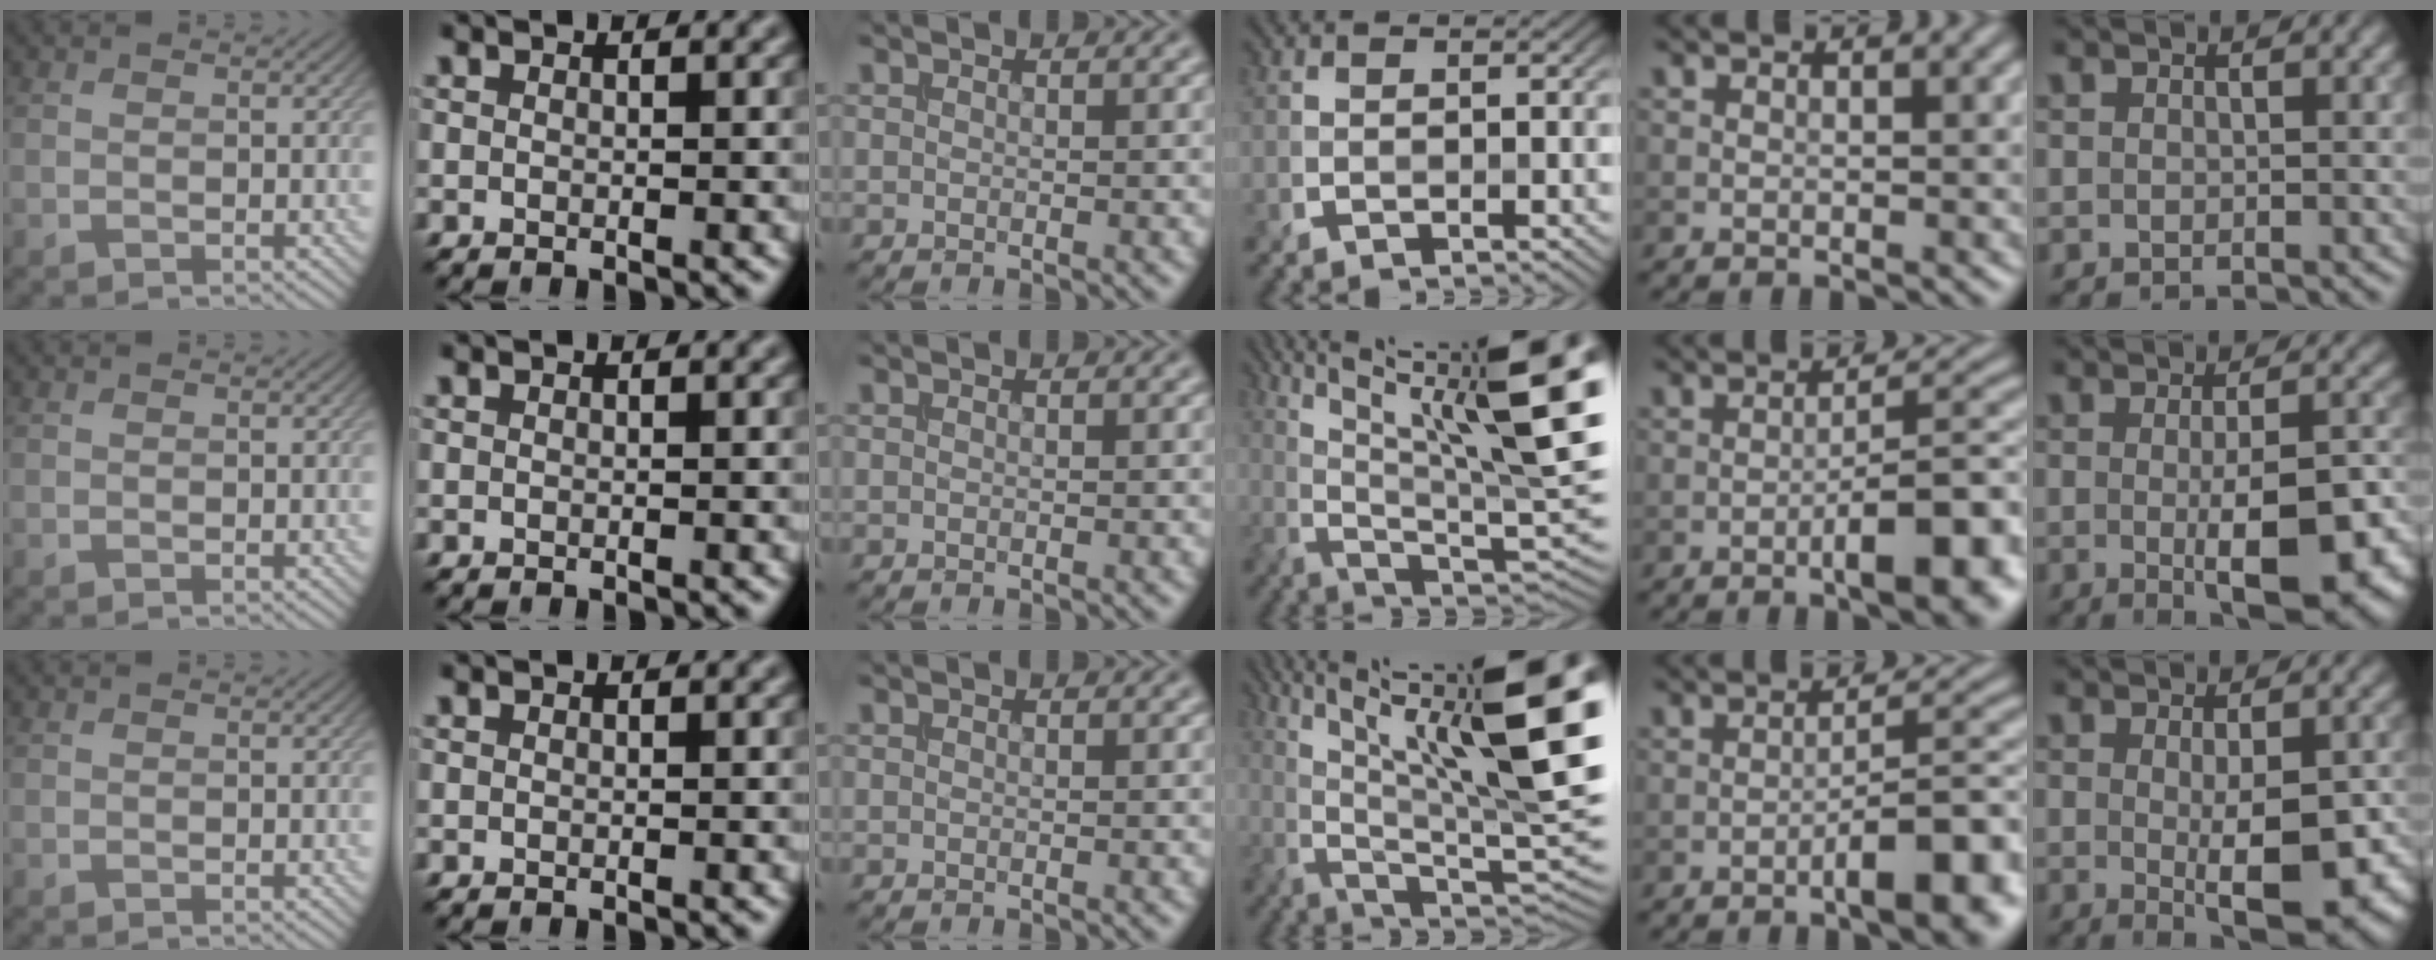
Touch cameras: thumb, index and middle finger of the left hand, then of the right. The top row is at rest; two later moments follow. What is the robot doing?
{"motion": "insert", "object": "bucket"}